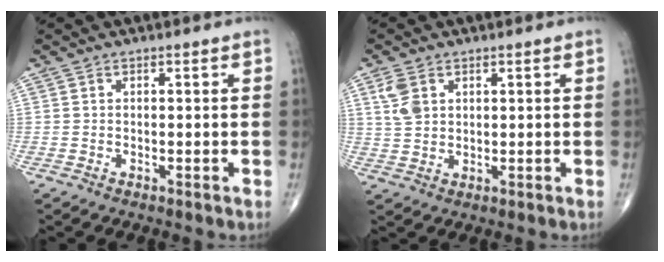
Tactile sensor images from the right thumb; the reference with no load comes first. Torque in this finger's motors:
{"motor_torque": [0.04, 0.02, 0.13, 0.17, 0.01]}